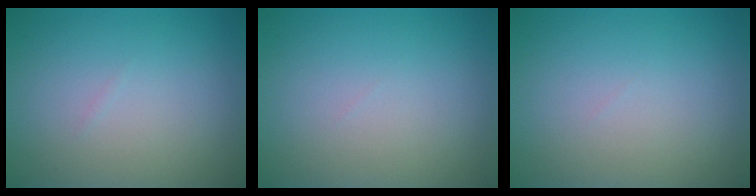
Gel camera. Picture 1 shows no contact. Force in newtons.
{"total": 0.0}
{"total": 0.0}